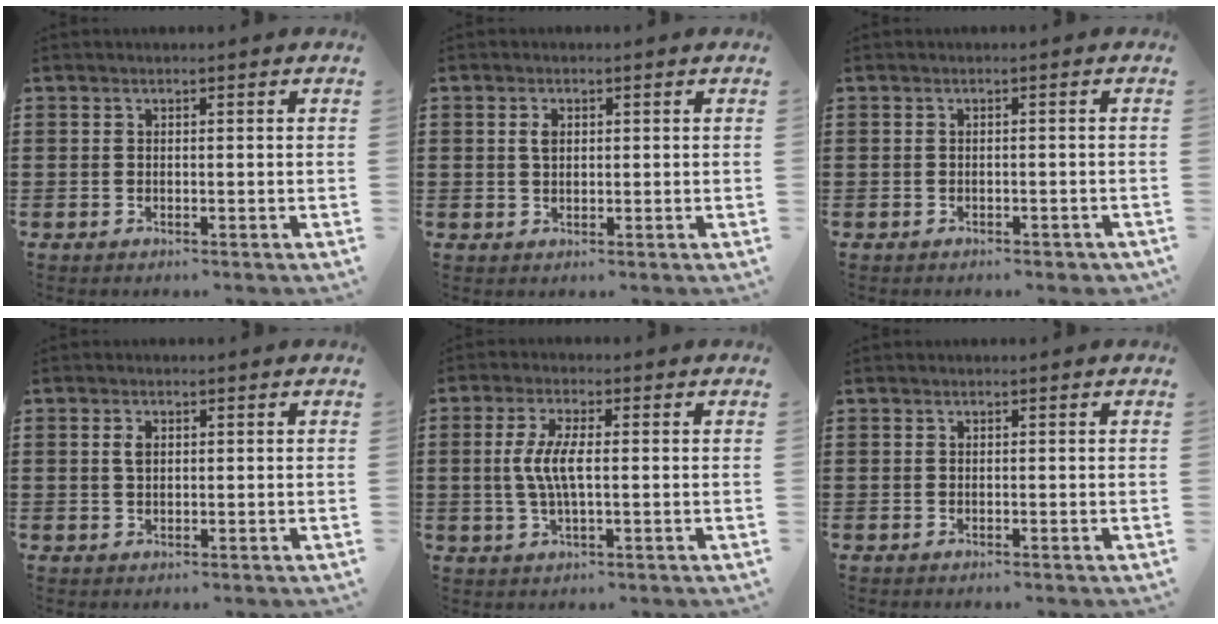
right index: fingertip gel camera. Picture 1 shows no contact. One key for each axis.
{"total": 1.8, "fx": 0.5, "fy": 1.0, "fz": 1.4, "tx": -0.031, "ty": 0.006, "tz": 0.009}
{"total": 0.7, "fx": -0.6, "fy": 0.2, "fz": 0.2, "tx": -0.008, "ty": -0.005, "tz": -0.011}
{"total": 1.9, "fx": 0.5, "fy": 1.0, "fz": 1.5, "tx": -0.033, "ty": 0.005, "tz": 0.009}
{"total": 5.4, "fx": -0.1, "fy": 1.5, "fz": 5.2, "tx": -0.116, "ty": -0.008, "tz": -0.011}
{"total": 0.0}